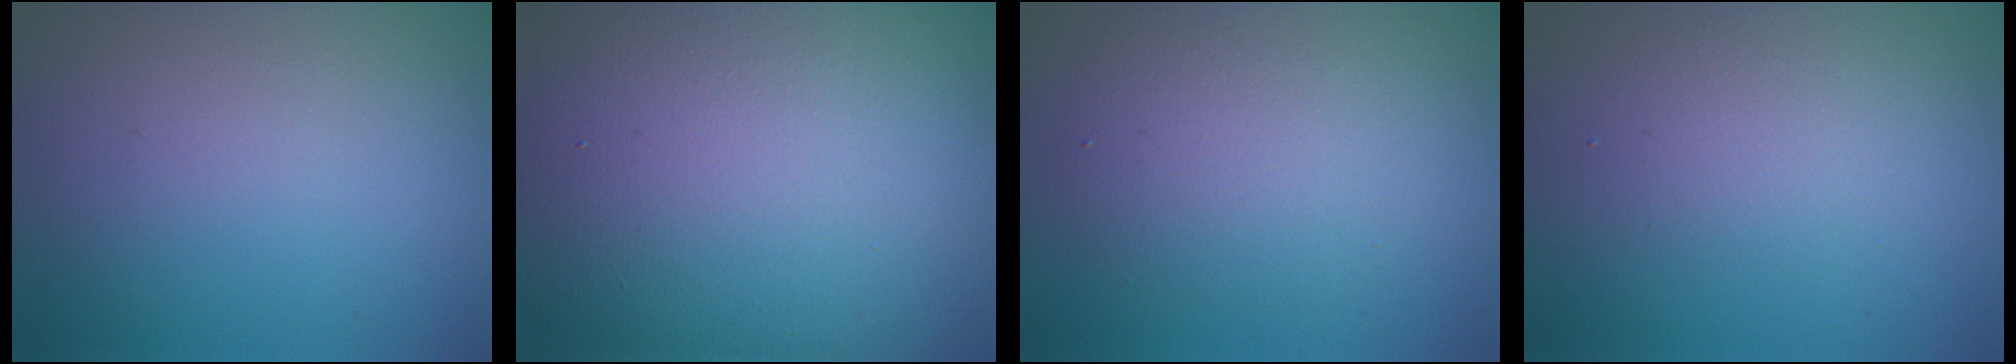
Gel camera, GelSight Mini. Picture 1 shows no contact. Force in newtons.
{"total": 19.4, "press": 19.4, "slide": 1.2}
{"total": 4.3, "press": 4.3, "slide": 0.3}
{"total": 2.3, "press": 2.3, "slide": 0.1}